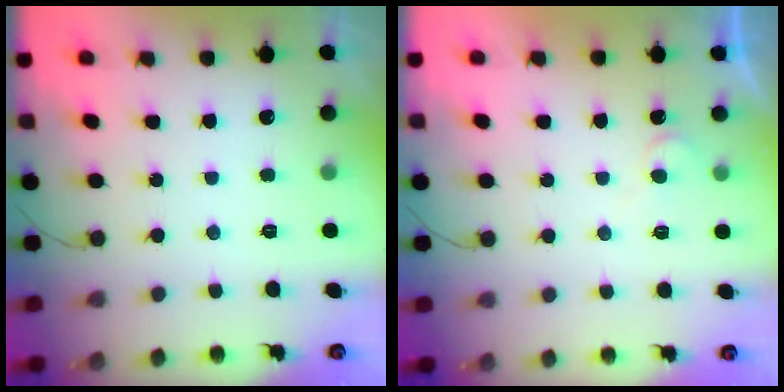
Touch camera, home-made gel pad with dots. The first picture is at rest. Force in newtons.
{"total": 4.4, "press": 4.4, "slide": 0.4}